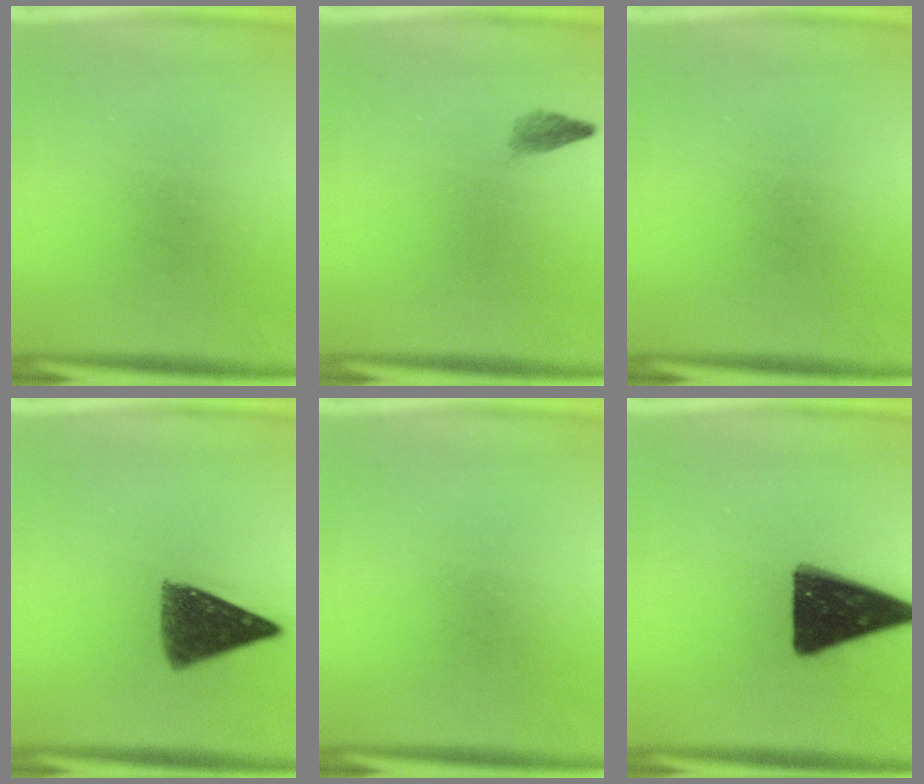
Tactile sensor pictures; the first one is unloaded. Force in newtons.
{"total": 1.4}
{"total": 0.0}
{"total": 9.5}
{"total": 0.0}
{"total": 17.2}